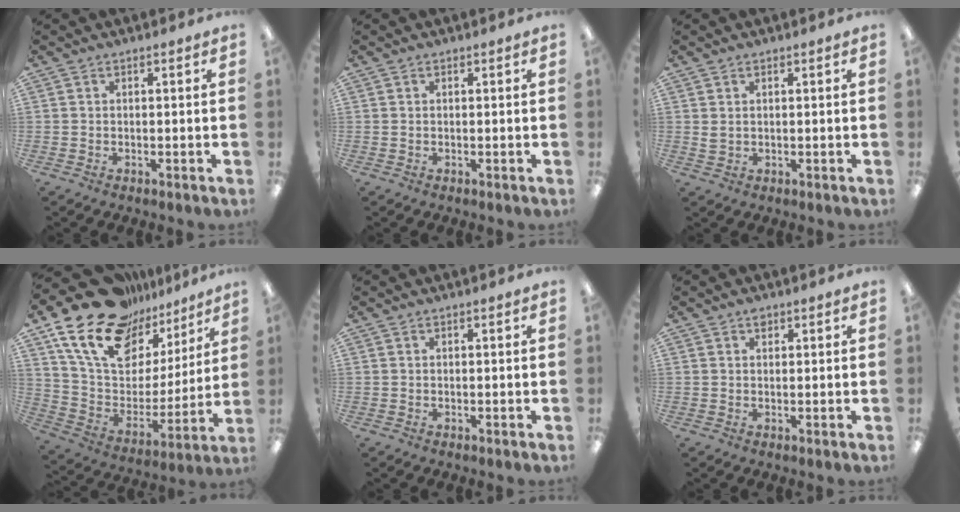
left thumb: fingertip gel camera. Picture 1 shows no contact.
{"total": 0.0}
{"total": 1.5, "force": [0.8, 1.0, 0.8], "torque": [-0.017, 0.004, 0.013]}
{"total": 21.4, "force": [15.2, 11.7, 9.6], "torque": [-0.183, -0.096, 0.276]}
{"total": 0.0}
{"total": 1.3, "force": [0.8, 0.8, 0.6], "torque": [-0.006, -0.002, 0.012]}